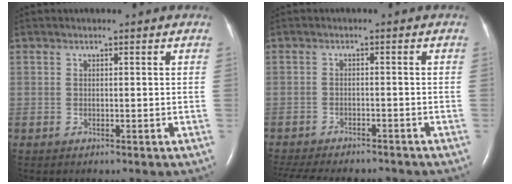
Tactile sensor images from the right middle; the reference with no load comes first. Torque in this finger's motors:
{"motor_torque": [0.47, -0.51, 0.06, 0.02]}